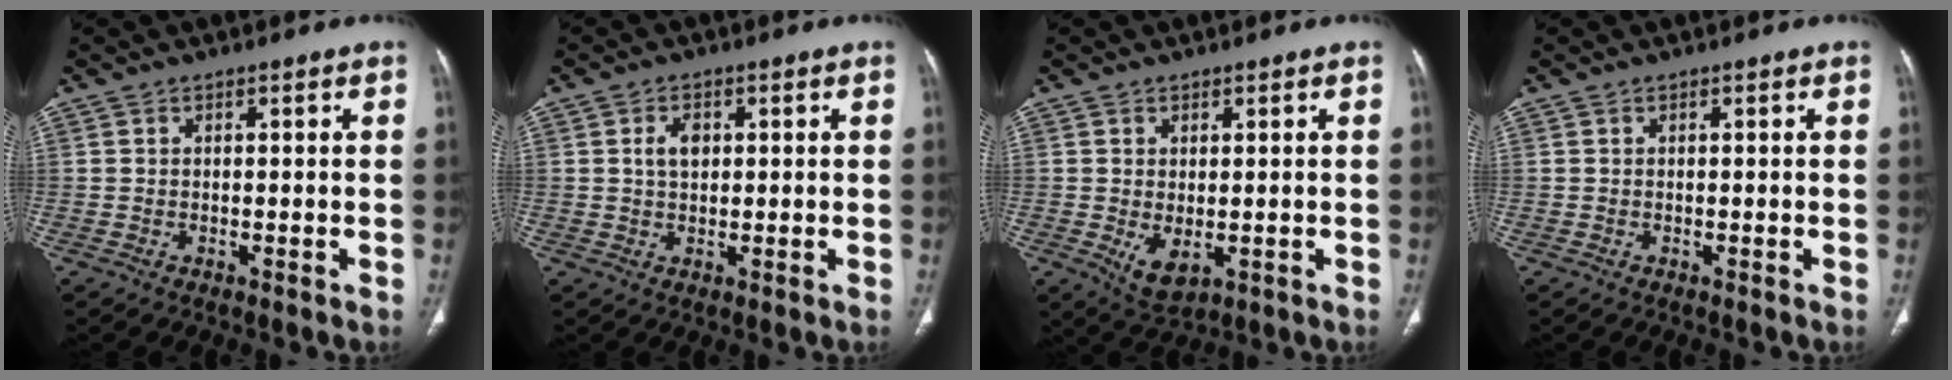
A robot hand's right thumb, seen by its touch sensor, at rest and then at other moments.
{"total": 3.4, "force": [0.8, 2.2, 2.4], "torque": [-0.038, 0.001, 0.015]}
{"total": 4.7, "force": [-0.8, 2.6, 3.9], "torque": [-0.063, -0.011, 0.004]}
{"total": 0.0}